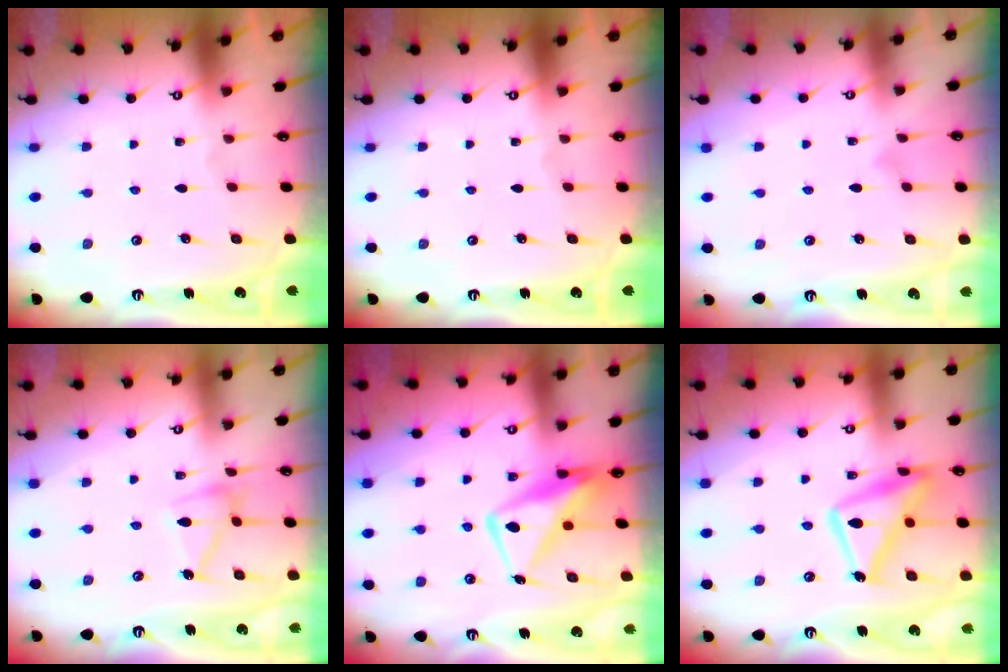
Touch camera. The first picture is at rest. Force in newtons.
{"total": 0.0}
{"total": 4.3, "press": 4.2, "slide": 0.3}
{"total": 11.6, "press": 11.6, "slide": 0.4}
{"total": 11.1, "press": 11.1, "slide": 1.0}
{"total": 15.8, "press": 15.8, "slide": 1.3}